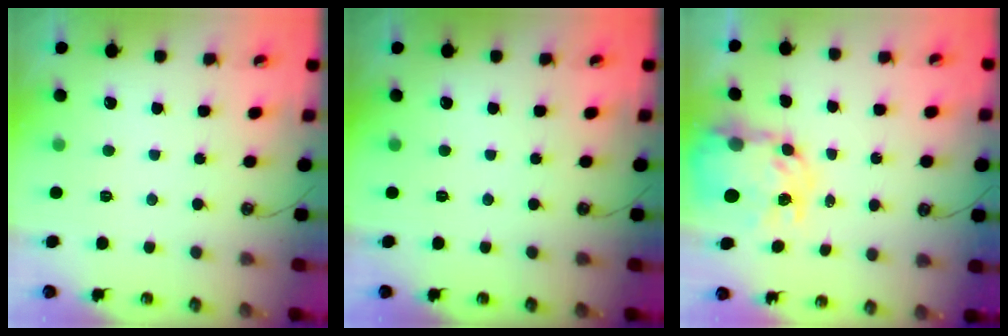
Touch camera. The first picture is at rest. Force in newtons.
{"total": 0.0}
{"total": 9.7, "press": 9.6, "slide": 0.9}